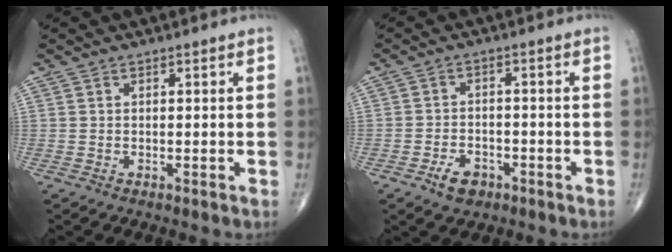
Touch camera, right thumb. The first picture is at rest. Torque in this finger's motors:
{"motor_torque": [-0.11, 0.30, -0.13, -0.17, 0.11]}